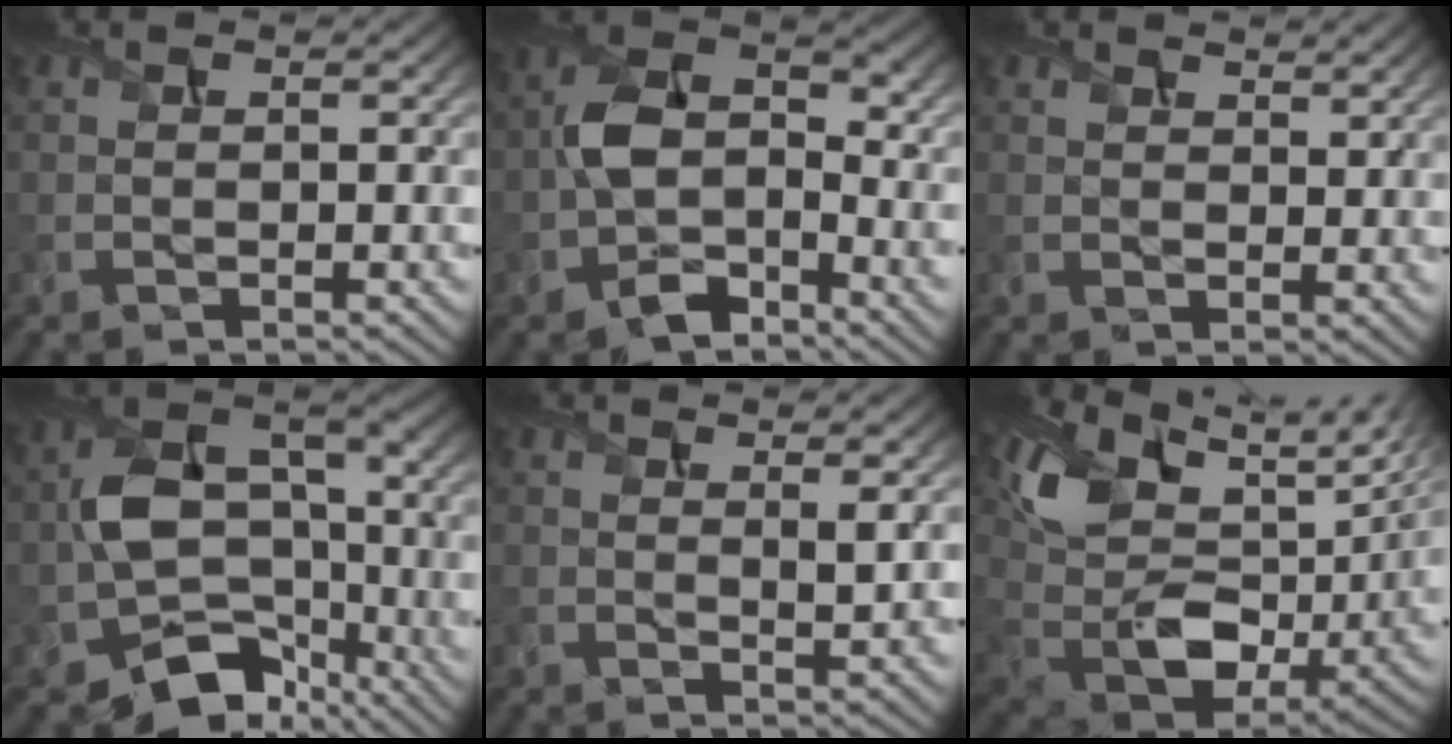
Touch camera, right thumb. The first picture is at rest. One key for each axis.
{"total": 9.1, "fx": -3.3, "fy": 5.5, "fz": 6.4, "tx": -0.118, "ty": 0.003, "tz": -0.072}
{"total": 2.8, "fx": 2.1, "fy": 1.3, "fz": 1.2, "tx": -0.026, "ty": -0.001, "tz": 0.044}
{"total": 12.8, "fx": -5.1, "fy": 8.7, "fz": 7.9, "tx": -0.136, "ty": -0.018, "tz": -0.097}
{"total": 2.4, "fx": 1.3, "fy": 0.3, "fz": 2.0, "tx": -0.039, "ty": -0.004, "tz": 0.024}
{"total": 16.2, "fx": 5.9, "fy": 10.4, "fz": 11.0, "tx": -0.261, "ty": -0.011, "tz": 0.129}